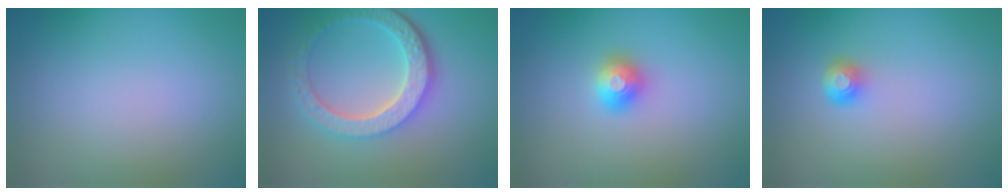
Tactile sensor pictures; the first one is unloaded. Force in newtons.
{"total": 6.2, "press": 4.6, "slide": 4.1}
{"total": 2.0, "press": 2.0, "slide": 0.2}
{"total": 1.6, "press": 1.2, "slide": 1.2}